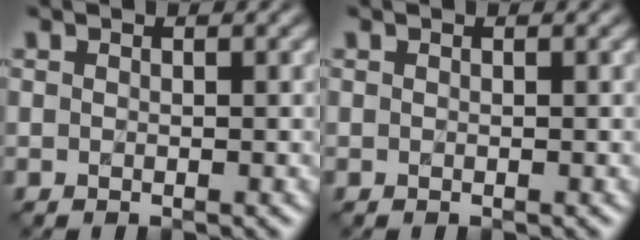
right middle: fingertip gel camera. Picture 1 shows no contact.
{"total": 0.0}